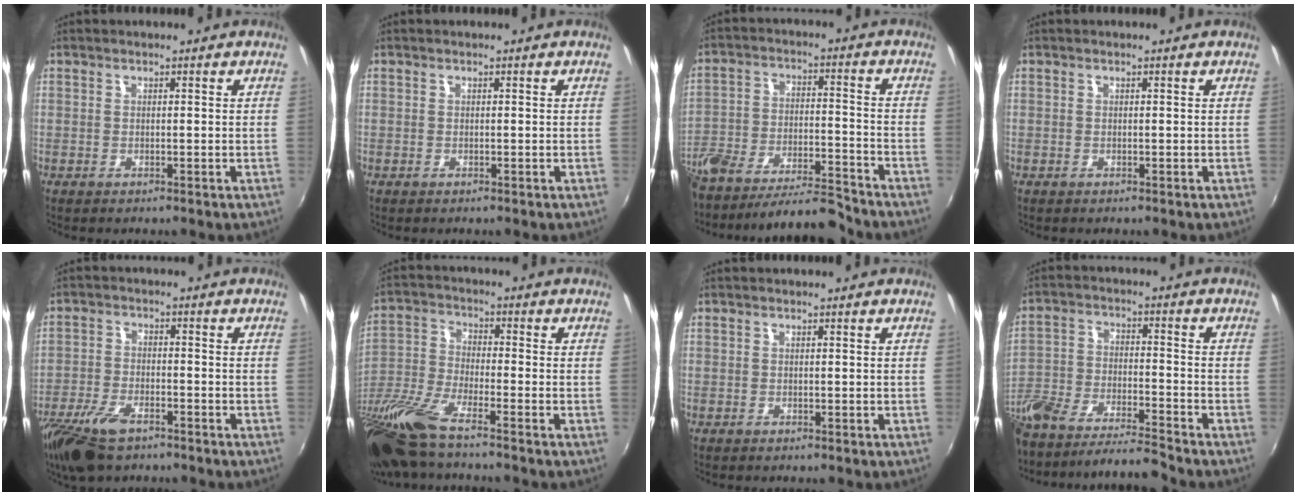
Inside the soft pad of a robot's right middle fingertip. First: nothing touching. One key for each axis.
{"total": 0.0}
{"total": 15.1, "fx": -13.1, "fy": 3.3, "fz": 6.8, "tx": -0.149, "ty": -0.022, "tz": -0.213}
{"total": 0.0}
{"total": 10.8, "fx": -7.5, "fy": 4.5, "fz": 6.4, "tx": -0.156, "ty": -0.025, "tz": -0.146}
{"total": 15.7, "fx": -11.9, "fy": 2.2, "fz": 10.1, "tx": -0.220, "ty": -0.044, "tz": -0.235}
{"total": 0.0}
{"total": 14.3, "fx": -12.2, "fy": 1.7, "fz": 7.3, "tx": -0.161, "ty": -0.030, "tz": -0.223}